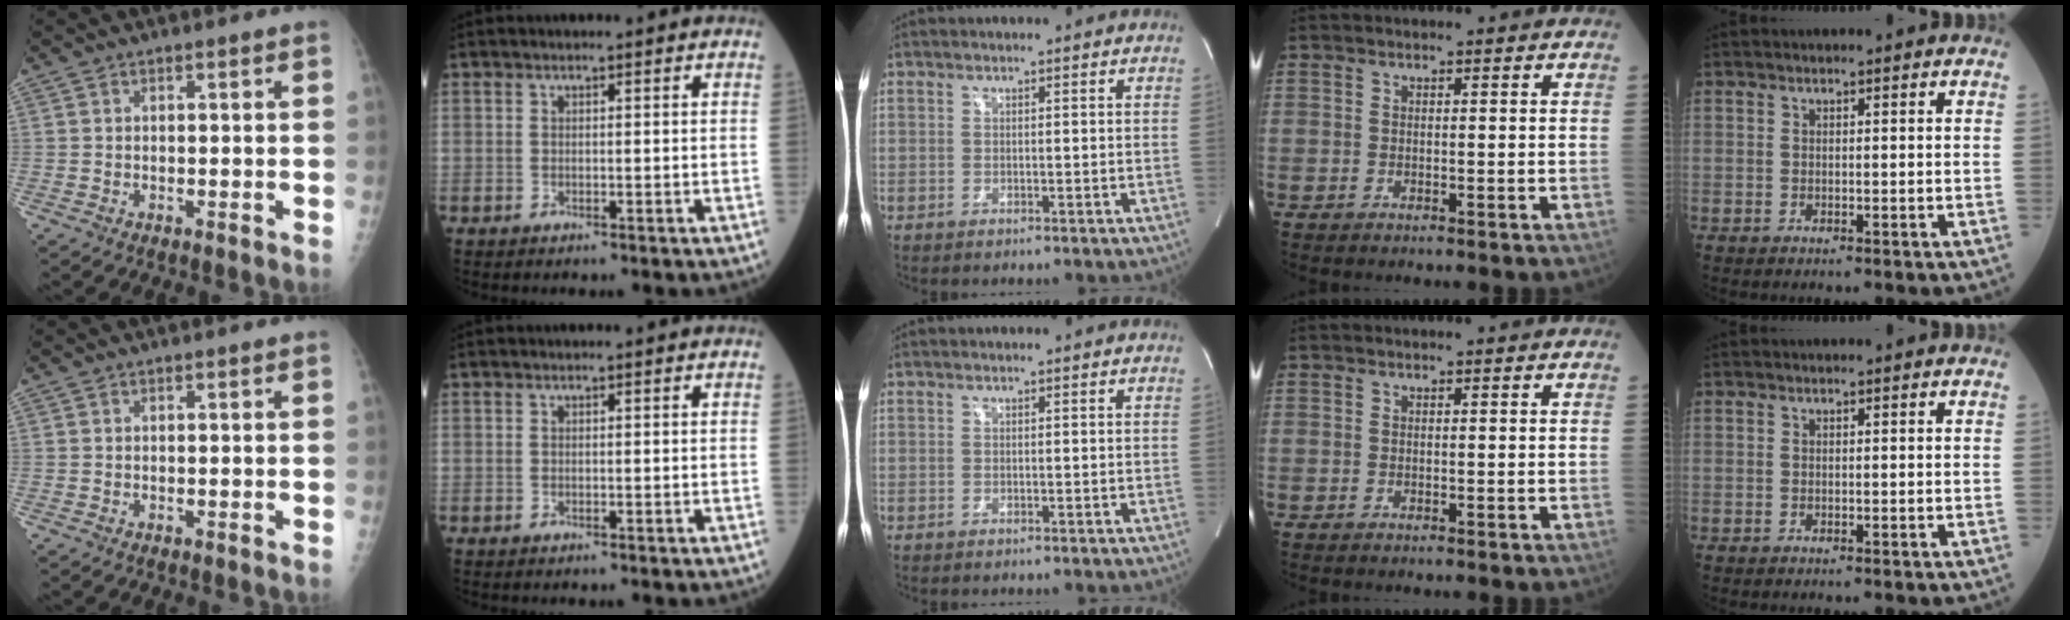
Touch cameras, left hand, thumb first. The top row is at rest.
{}